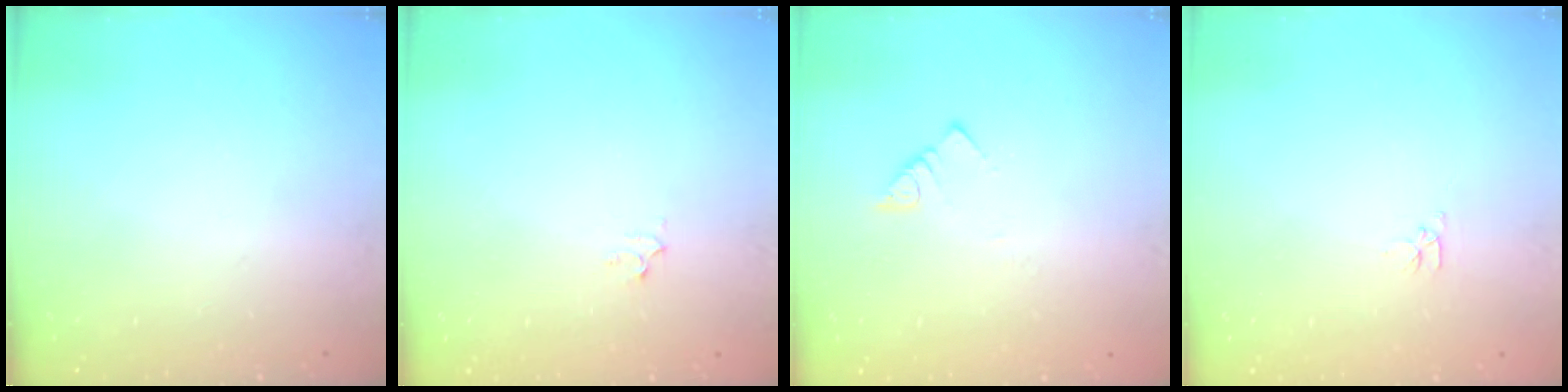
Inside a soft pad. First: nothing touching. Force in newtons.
{"total": 3.0, "press": 3.0, "slide": 0.5}
{"total": 2.8, "press": 2.8, "slide": 0.2}
{"total": 2.8, "press": 2.7, "slide": 0.4}